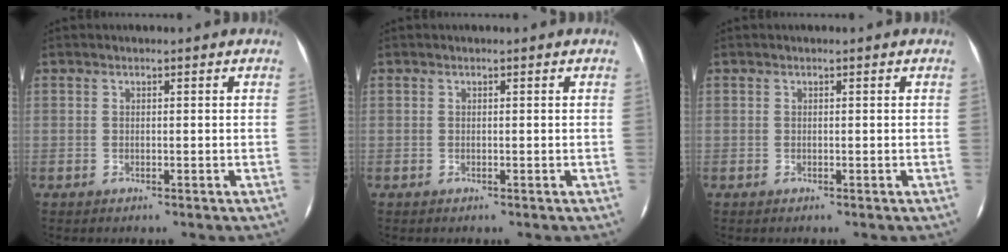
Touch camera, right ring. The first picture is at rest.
{"total": 0.0}
{"total": 0.0}